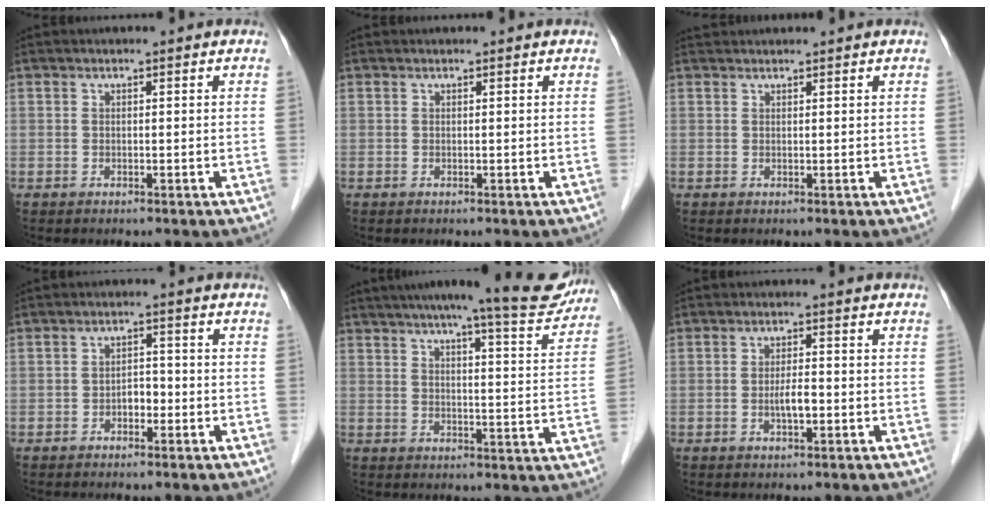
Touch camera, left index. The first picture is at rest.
{"total": 0.0}
{"total": 2.1, "force": [2.1, 0.1, 0.4], "torque": [-0.005, 0.029, 0.039]}
{"total": 2.3, "force": [-1.1, 1.3, 1.6], "torque": [-0.021, 0.007, -0.019]}
{"total": 15.5, "force": [13.7, 1.3, 7.1], "torque": [-0.093, -0.011, 0.169]}
{"total": 2.9, "force": [-0.8, 0.8, 2.6], "torque": [-0.051, 0.002, -0.011]}